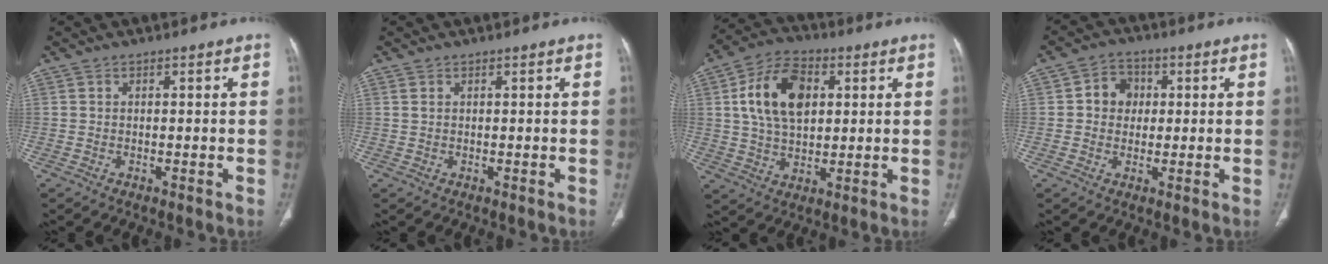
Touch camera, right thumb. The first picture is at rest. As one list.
[{"total": 0.6, "force": [0.3, 0.3, 0.4], "torque": [-0.009, 0.007, 0.009]}, {"total": 14.0, "force": [3.3, 8.7, 10.4], "torque": [-0.173, 0.005, 0.057]}, {"total": 5.7, "force": [0.8, 5.0, 2.7], "torque": [-0.014, 0.008, 0.006]}]